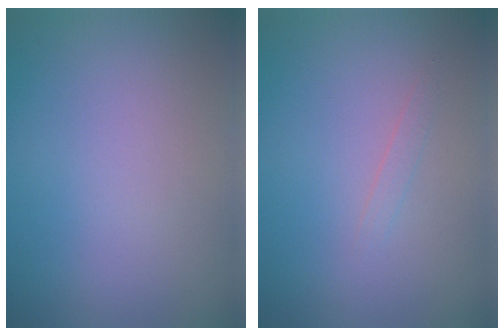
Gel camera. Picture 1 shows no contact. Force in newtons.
{"total": 0.6, "press": 0.6, "slide": 0.0}